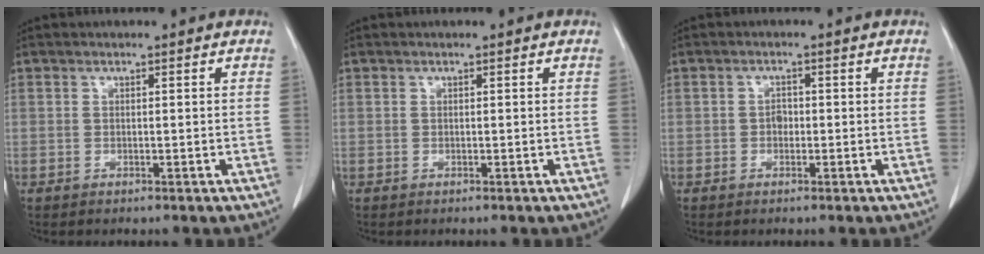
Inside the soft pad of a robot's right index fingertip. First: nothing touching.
{"total": 0.0}
{"total": 1.3, "force": [-0.3, 1.0, 0.9], "torque": [-0.011, 0.005, -0.006]}